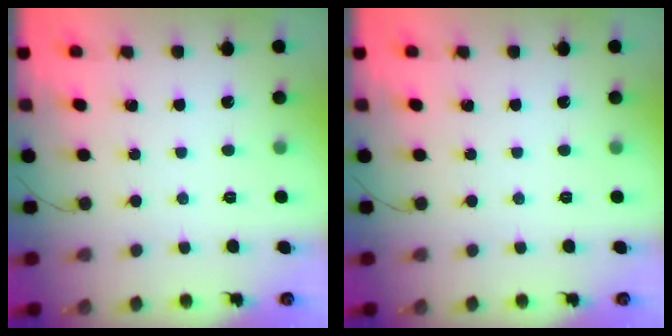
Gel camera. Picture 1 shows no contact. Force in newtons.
{"total": 0.0}